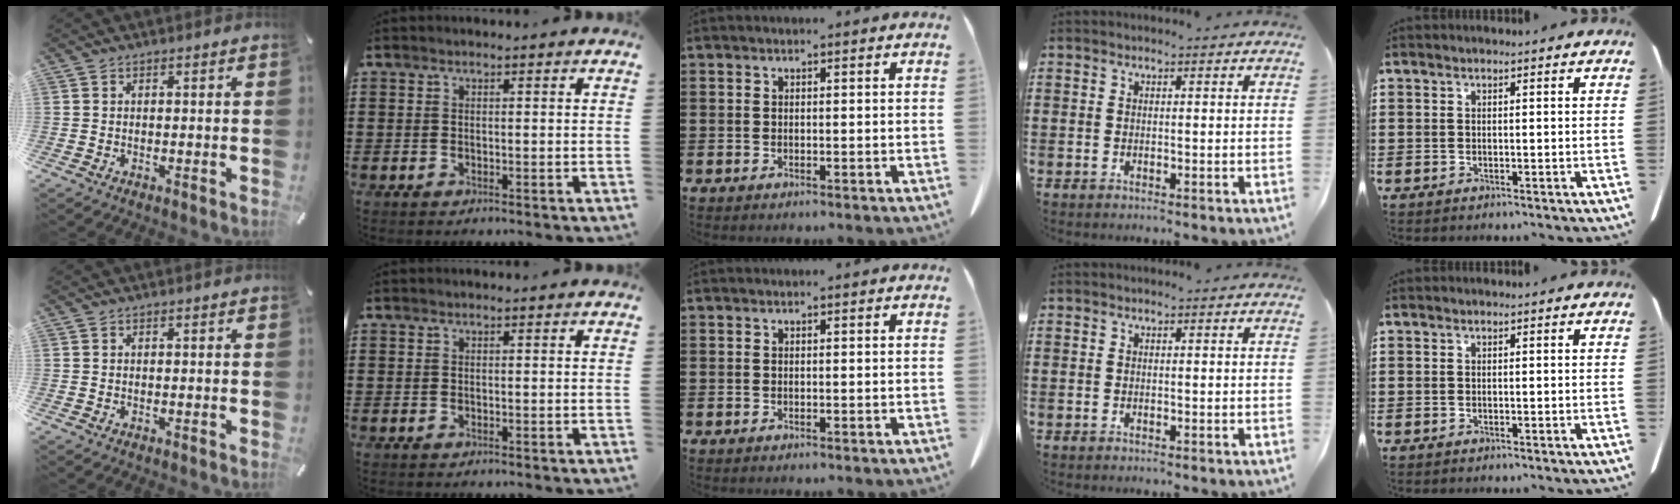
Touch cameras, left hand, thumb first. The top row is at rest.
{}